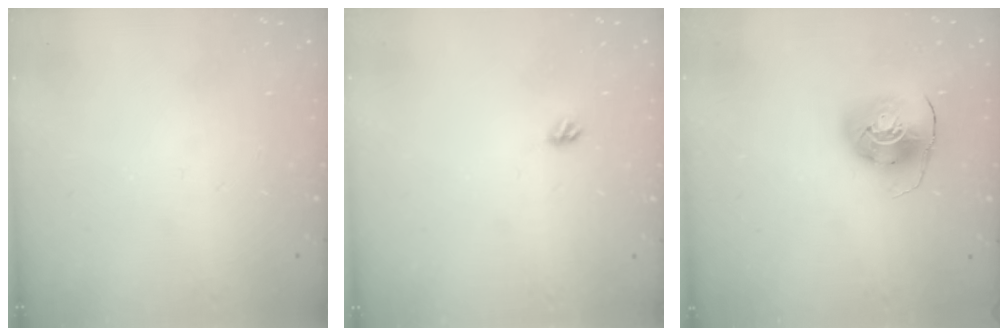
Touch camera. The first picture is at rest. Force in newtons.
{"total": 3.5, "press": 3.5, "slide": 0.8}
{"total": 9.3, "press": 9.2, "slide": 1.1}